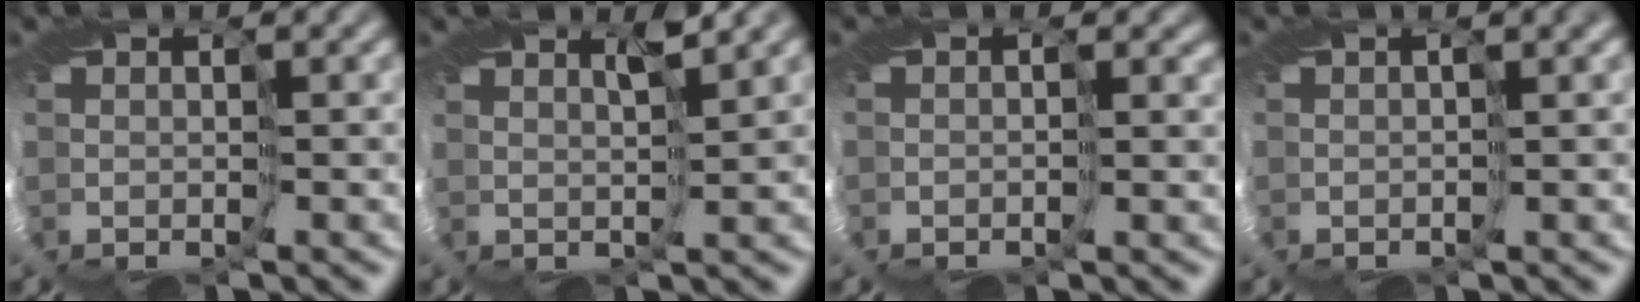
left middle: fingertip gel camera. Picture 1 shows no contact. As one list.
[{"total": 1.4, "force": [1.2, -0.6, 0.1], "torque": [-0.003, 0.004, 0.014]}, {"total": 1.2, "force": [0.3, 1.0, 0.7], "torque": [-0.007, 0.002, 0.005]}, {"total": 0.9, "force": [0.1, 0.2, 0.8], "torque": [-0.002, 0.008, 0.002]}]